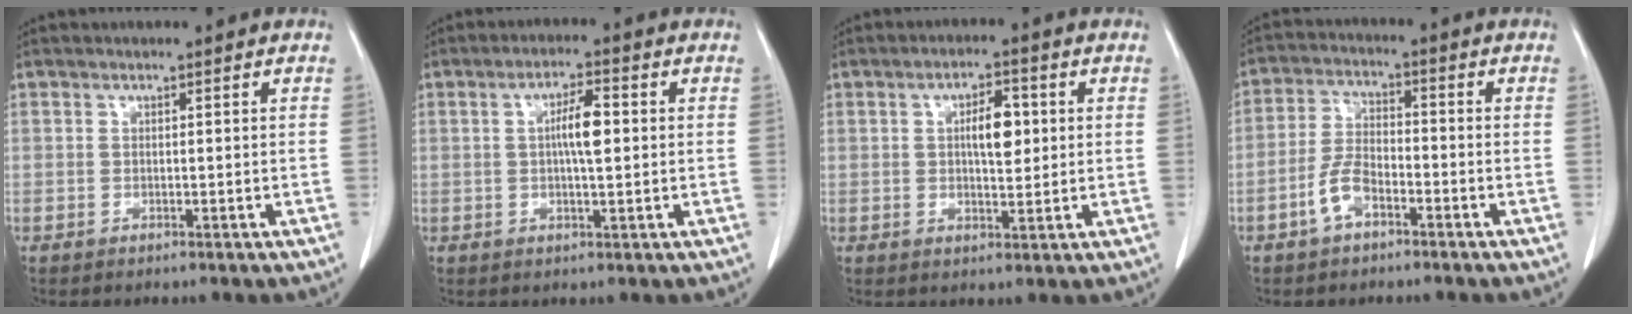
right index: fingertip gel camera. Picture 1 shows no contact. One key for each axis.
{"total": 5.0, "fx": 0.5, "fy": 0.9, "fz": 4.9, "tx": -0.088, "ty": 0.006, "tz": 0.006}
{"total": 5.4, "fx": 1.0, "fy": 2.0, "fz": 5.0, "tx": -0.081, "ty": 0.006, "tz": 0.017}
{"total": 5.5, "fx": -3.0, "fy": 2.6, "fz": 3.8, "tx": -0.085, "ty": 0.009, "tz": -0.059}